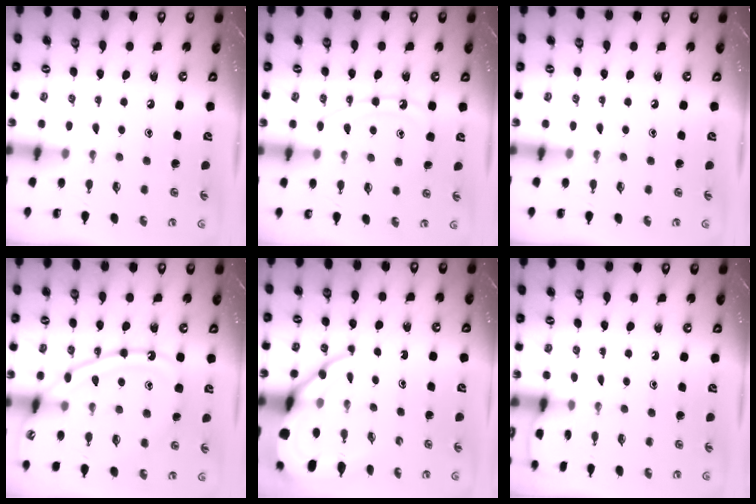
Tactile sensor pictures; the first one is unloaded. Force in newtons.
{"total": 11.1, "press": 11.0, "slide": 1.0}
{"total": 0.0}
{"total": 16.5, "press": 16.4, "slide": 1.3}
{"total": 12.9, "press": 12.8, "slide": 1.2}
{"total": 3.7, "press": 3.7, "slide": 0.4}